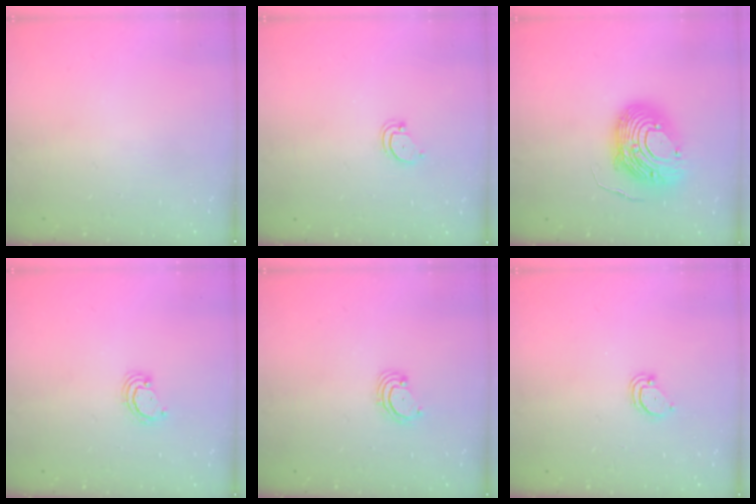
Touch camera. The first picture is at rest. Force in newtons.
{"total": 3.0, "press": 3.0, "slide": 0.3}
{"total": 19.1, "press": 19.0, "slide": 1.8}
{"total": 2.6, "press": 2.6, "slide": 0.3}
{"total": 2.6, "press": 2.6, "slide": 0.3}
{"total": 2.6, "press": 2.6, "slide": 0.2}